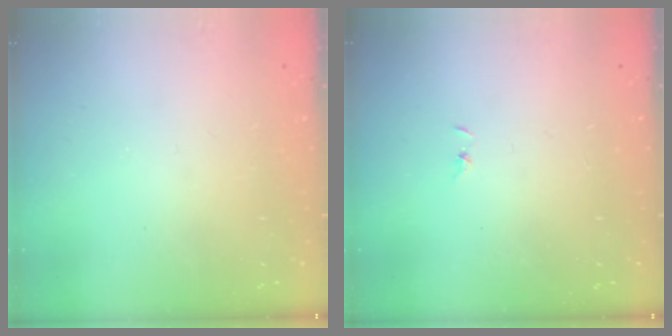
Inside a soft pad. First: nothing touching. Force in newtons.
{"total": 0.7, "press": 0.7, "slide": 0.1}